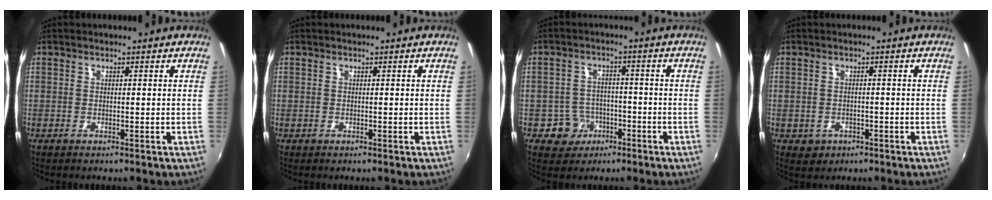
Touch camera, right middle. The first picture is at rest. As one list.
[{"total": 0.0}, {"total": 5.5, "force": [-2.7, 4.8, 0.8], "torque": [-0.028, 0.016, -0.034]}, {"total": 3.0, "force": [-1.0, 2.7, 1.0], "torque": [-0.028, -0.003, -0.008]}]